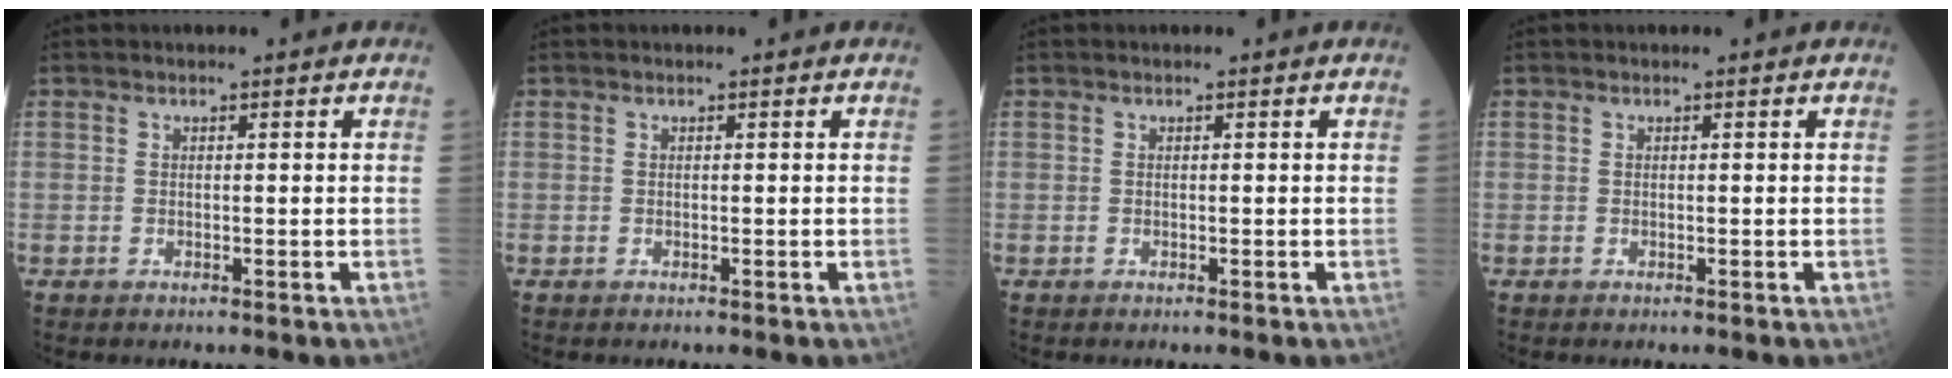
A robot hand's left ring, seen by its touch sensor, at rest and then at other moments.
{"total": 0.0}
{"total": 0.0}
{"total": 0.0}